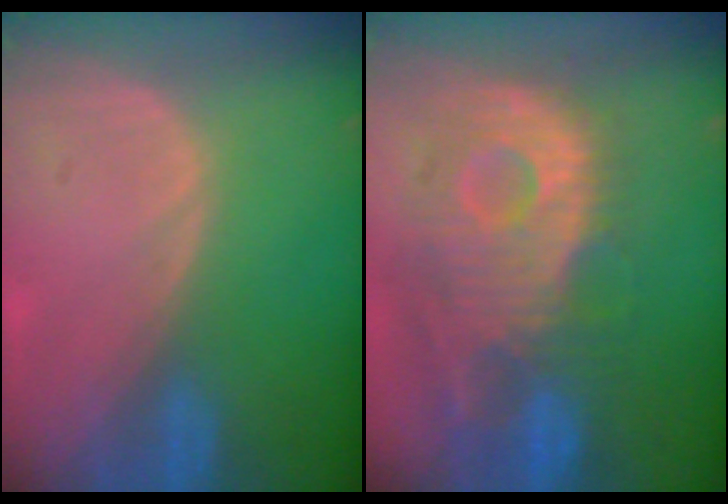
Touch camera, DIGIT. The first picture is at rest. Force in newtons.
{"total": 12.1, "press": 10.8, "slide": 5.4}